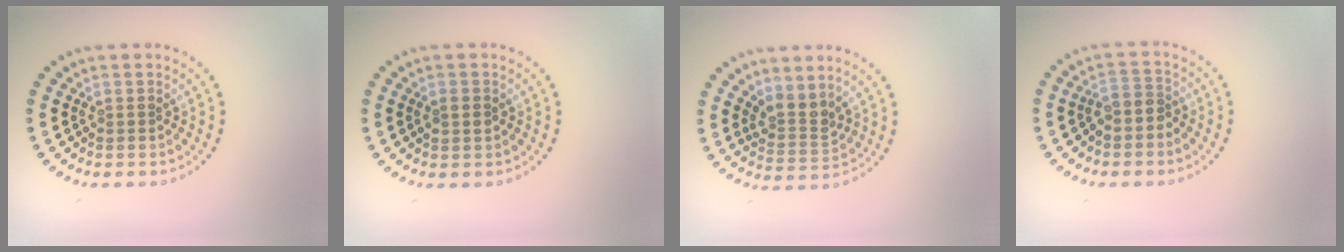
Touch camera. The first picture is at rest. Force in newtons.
{"total": 1.0, "press": 1.0, "slide": 0.1}
{"total": 2.6, "press": 2.0, "slide": 1.7}
{"total": 2.0, "press": 1.7, "slide": 1.0}